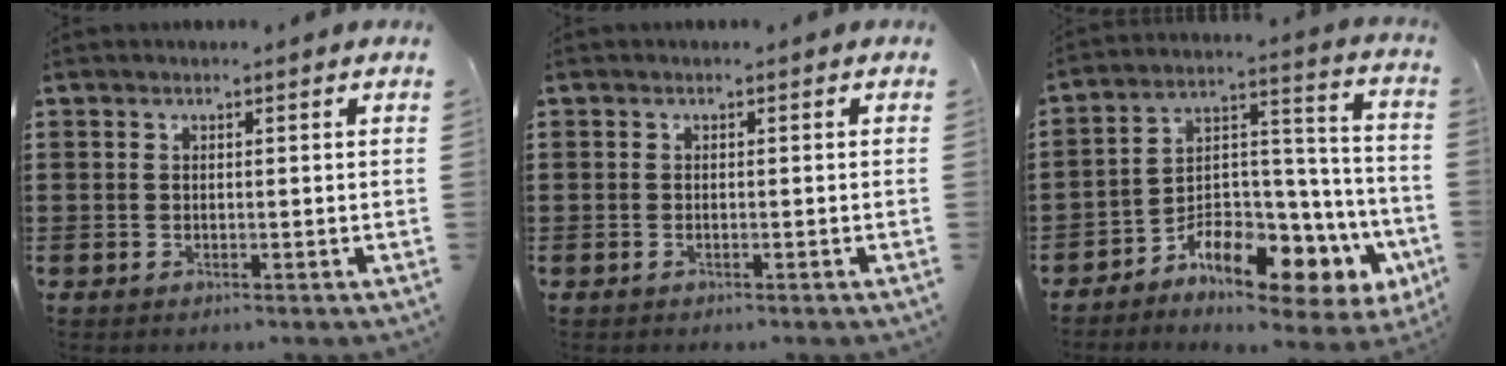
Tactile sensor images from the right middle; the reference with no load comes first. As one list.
[{"total": 0.0}, {"total": 9.2, "force": [-6.9, 4.3, 4.4], "torque": [-0.080, 0.005, -0.122]}]